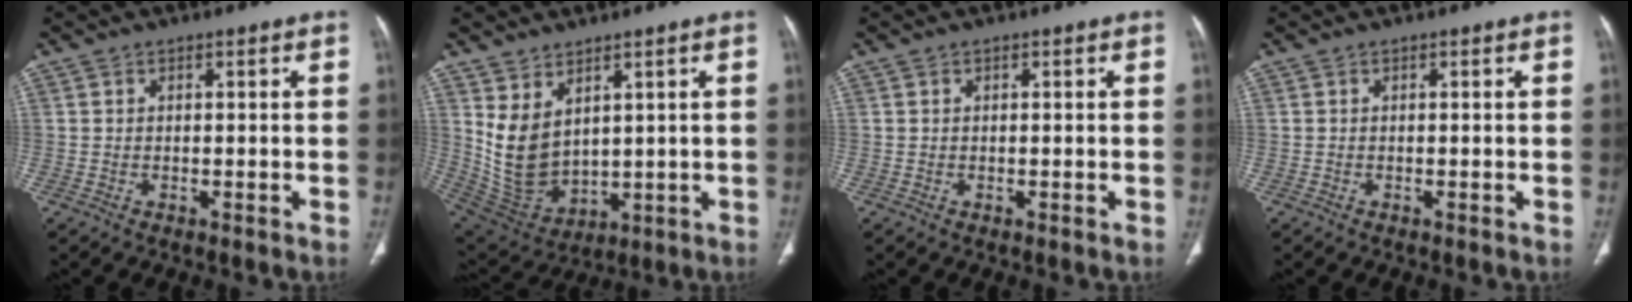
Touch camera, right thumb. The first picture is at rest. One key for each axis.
{"total": 10.8, "fx": 4.0, "fy": 6.9, "fz": 7.3, "tx": -0.119, "ty": -0.025, "tz": 0.108}
{"total": 0.0}
{"total": 0.0}